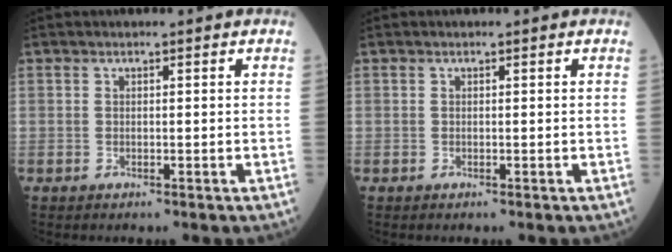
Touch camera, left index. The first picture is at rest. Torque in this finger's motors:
{"motor_torque": [0.00, 0.00, 0.00, 0.00]}